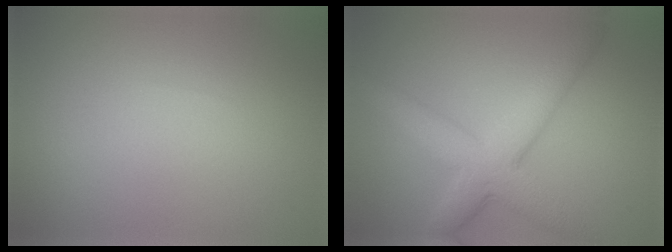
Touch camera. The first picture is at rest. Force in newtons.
{"total": 6.2, "press": 6.2, "slide": 0.2}